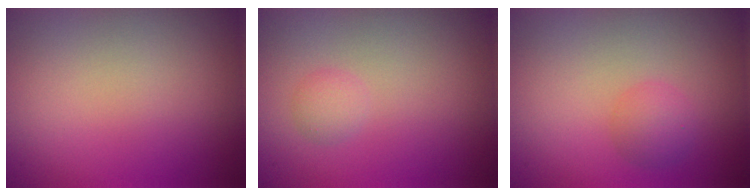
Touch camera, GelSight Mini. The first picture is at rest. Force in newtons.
{"total": 1.1, "press": 1.1, "slide": 0.0}
{"total": 1.8, "press": 1.7, "slide": 0.2}